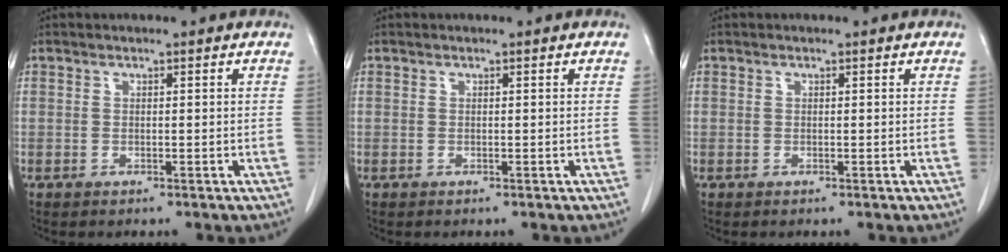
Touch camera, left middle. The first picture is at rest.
{"total": 0.0}
{"total": 0.0}